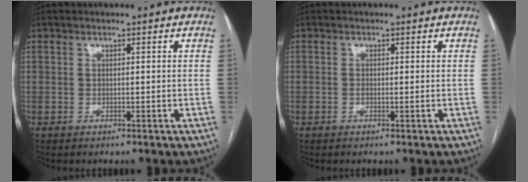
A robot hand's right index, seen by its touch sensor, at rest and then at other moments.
{"total": 0.8, "force": [-0.1, 0.2, 0.7], "torque": [-0.015, -0.001, -0.001]}